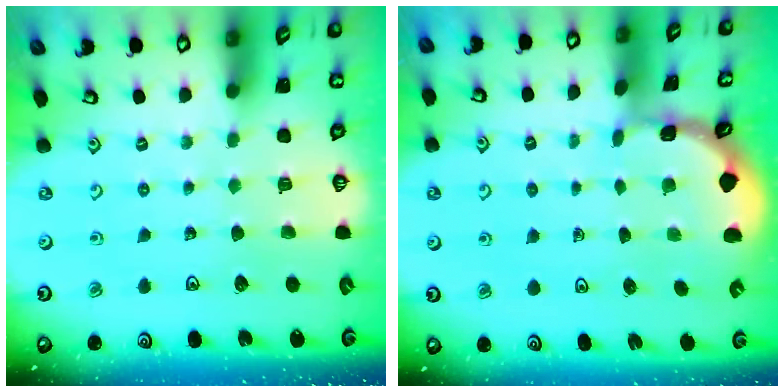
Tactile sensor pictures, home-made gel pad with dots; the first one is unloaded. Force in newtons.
{"total": 1.2, "press": 1.2, "slide": 0.2}